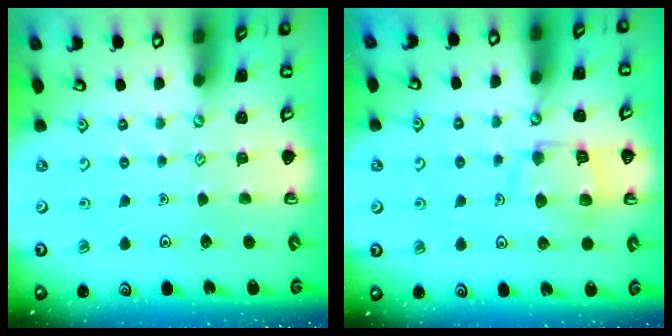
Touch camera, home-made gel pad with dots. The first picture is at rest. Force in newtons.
{"total": 12.3, "press": 12.2, "slide": 1.4}